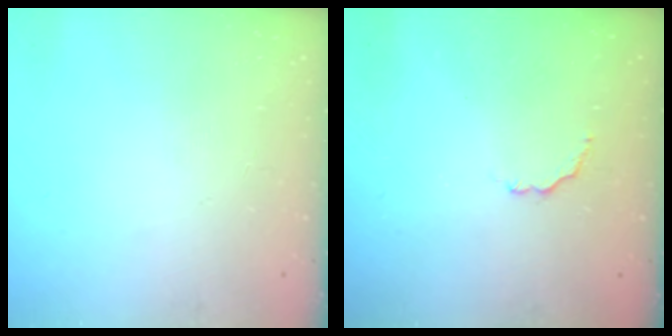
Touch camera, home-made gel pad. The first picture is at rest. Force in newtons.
{"total": 2.6, "press": 2.4, "slide": 1.0}